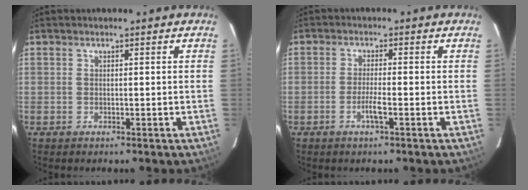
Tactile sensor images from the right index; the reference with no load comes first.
{"total": 2.9, "force": [-1.2, 0.0, 2.6], "torque": [-0.052, -0.002, -0.025]}